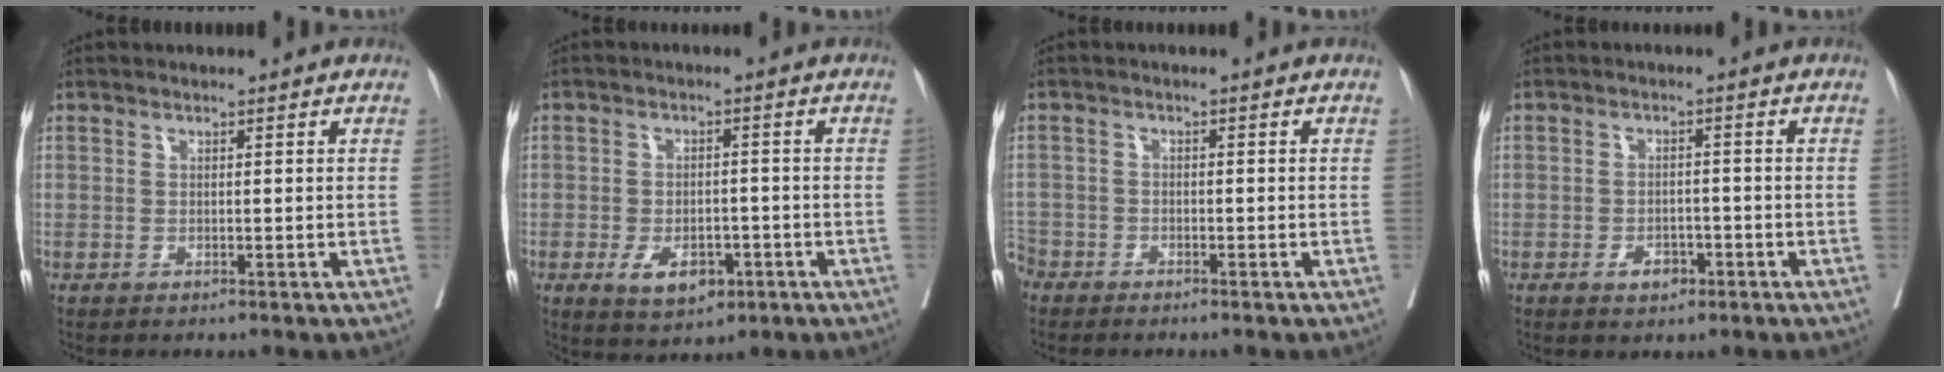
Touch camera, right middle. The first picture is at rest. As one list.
[{"total": 6.3, "force": [-2.8, 3.5, 4.4], "torque": [-0.070, -0.001, -0.035]}, {"total": 3.7, "force": [-3.3, 1.6, 0.7], "torque": [-0.011, -0.005, -0.069]}, {"total": 3.1, "force": [-1.7, 1.9, 1.8], "torque": [-0.024, 0.005, -0.019]}]